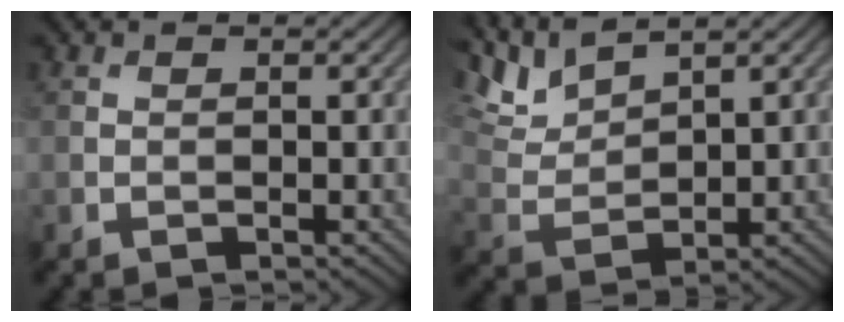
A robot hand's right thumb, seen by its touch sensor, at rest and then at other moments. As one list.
[{"total": 5.8, "force": [4.6, 1.6, 3.2], "torque": [-0.087, 0.008, 0.098]}]